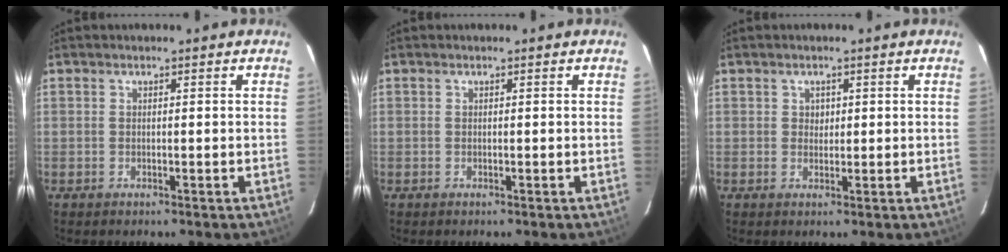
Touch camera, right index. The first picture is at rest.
{"total": 0.0}
{"total": 1.3, "force": [0.4, 1.2, 0.2], "torque": [-0.001, 0.004, 0.006]}